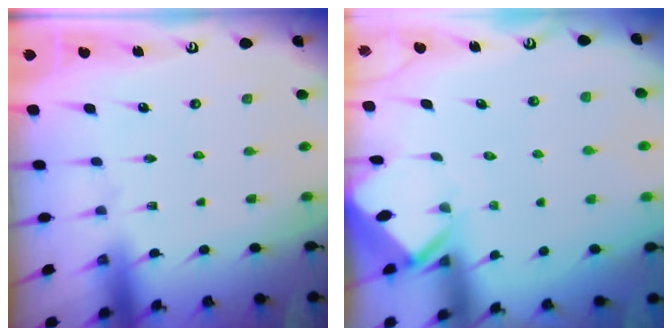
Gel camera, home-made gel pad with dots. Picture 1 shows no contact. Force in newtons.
{"total": 3.0, "press": 3.0, "slide": 0.2}